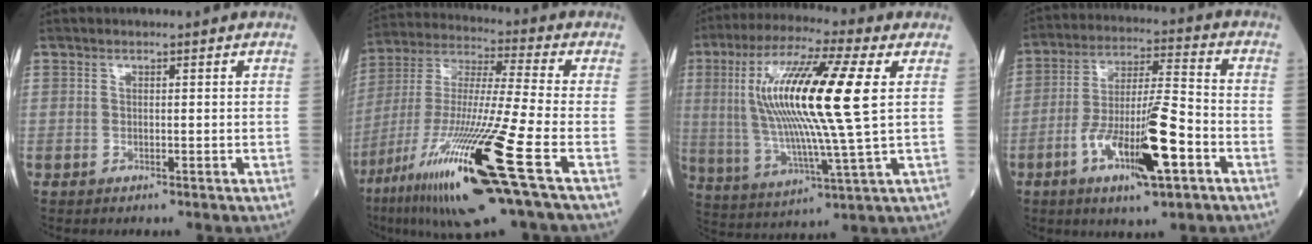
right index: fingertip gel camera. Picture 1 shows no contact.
{"total": 21.6, "force": [-10.1, -0.5, 19.1], "torque": [-0.384, -0.054, -0.189]}
{"total": 19.4, "force": [3.8, 0.7, 19.0], "torque": [-0.380, 0.008, 0.055]}
{"total": 13.9, "force": [-5.4, 1.9, 12.6], "torque": [-0.233, -0.006, -0.091]}